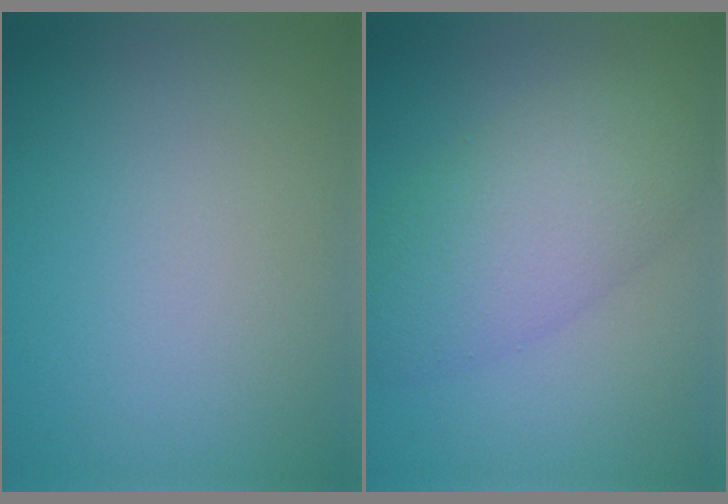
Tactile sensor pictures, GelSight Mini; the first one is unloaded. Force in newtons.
{"total": 6.6, "press": 6.6, "slide": 0.3}